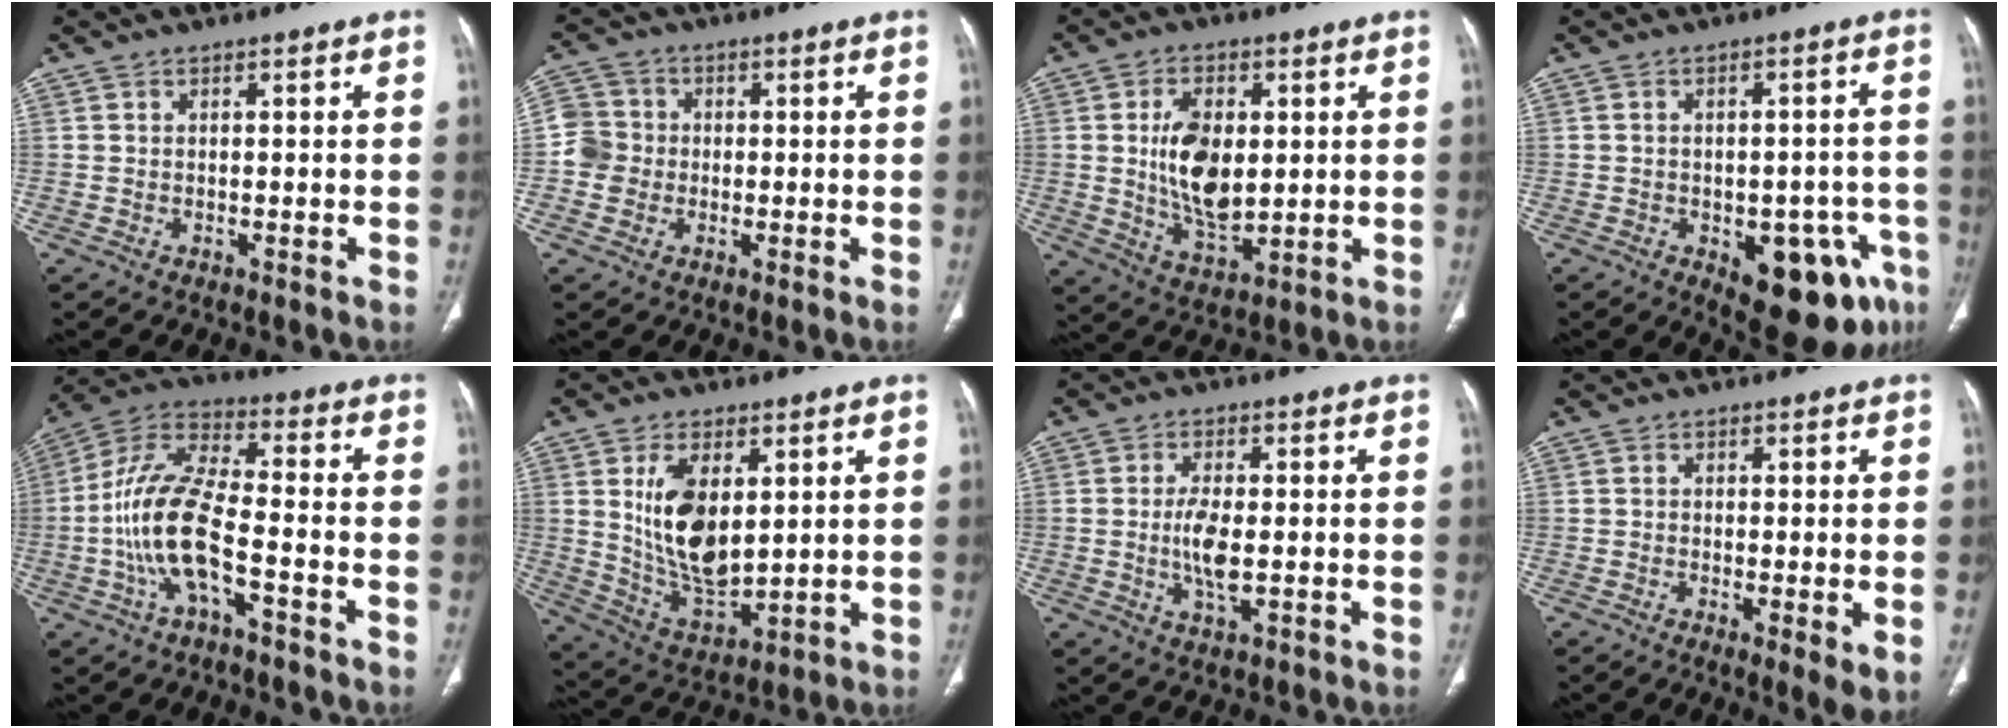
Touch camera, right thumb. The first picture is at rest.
{"total": 5.8, "force": [-0.6, 5.6, 1.3], "torque": [-0.008, 0.012, -0.020]}
{"total": 12.0, "force": [1.3, 6.9, 9.8], "torque": [-0.159, -0.015, 0.033]}
{"total": 14.6, "force": [-6.4, 7.2, 11.0], "torque": [-0.101, 0.026, -0.068]}
{"total": 14.3, "force": [-4.1, 5.3, 12.7], "torque": [-0.268, 0.043, -0.080]}
{"total": 14.0, "force": [3.3, 7.5, 11.3], "torque": [-0.192, -0.026, 0.077]}
{"total": 5.9, "force": [-0.5, 2.3, 5.4], "torque": [-0.114, -0.006, -0.009]}
{"total": 4.2, "force": [-0.7, 1.1, 4.0], "torque": [-0.070, -0.015, -0.015]}